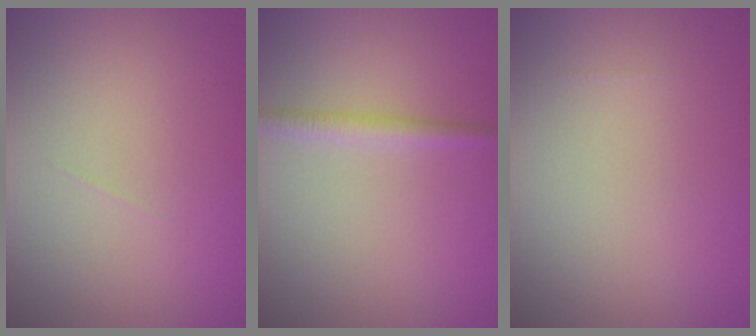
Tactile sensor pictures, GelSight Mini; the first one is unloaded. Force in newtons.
{"total": 1.7, "press": 1.7, "slide": 0.1}
{"total": 0.0}